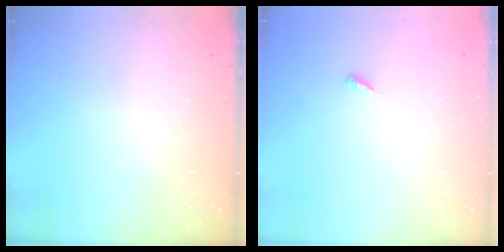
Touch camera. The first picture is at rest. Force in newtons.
{"total": 2.5, "press": 2.5, "slide": 0.2}